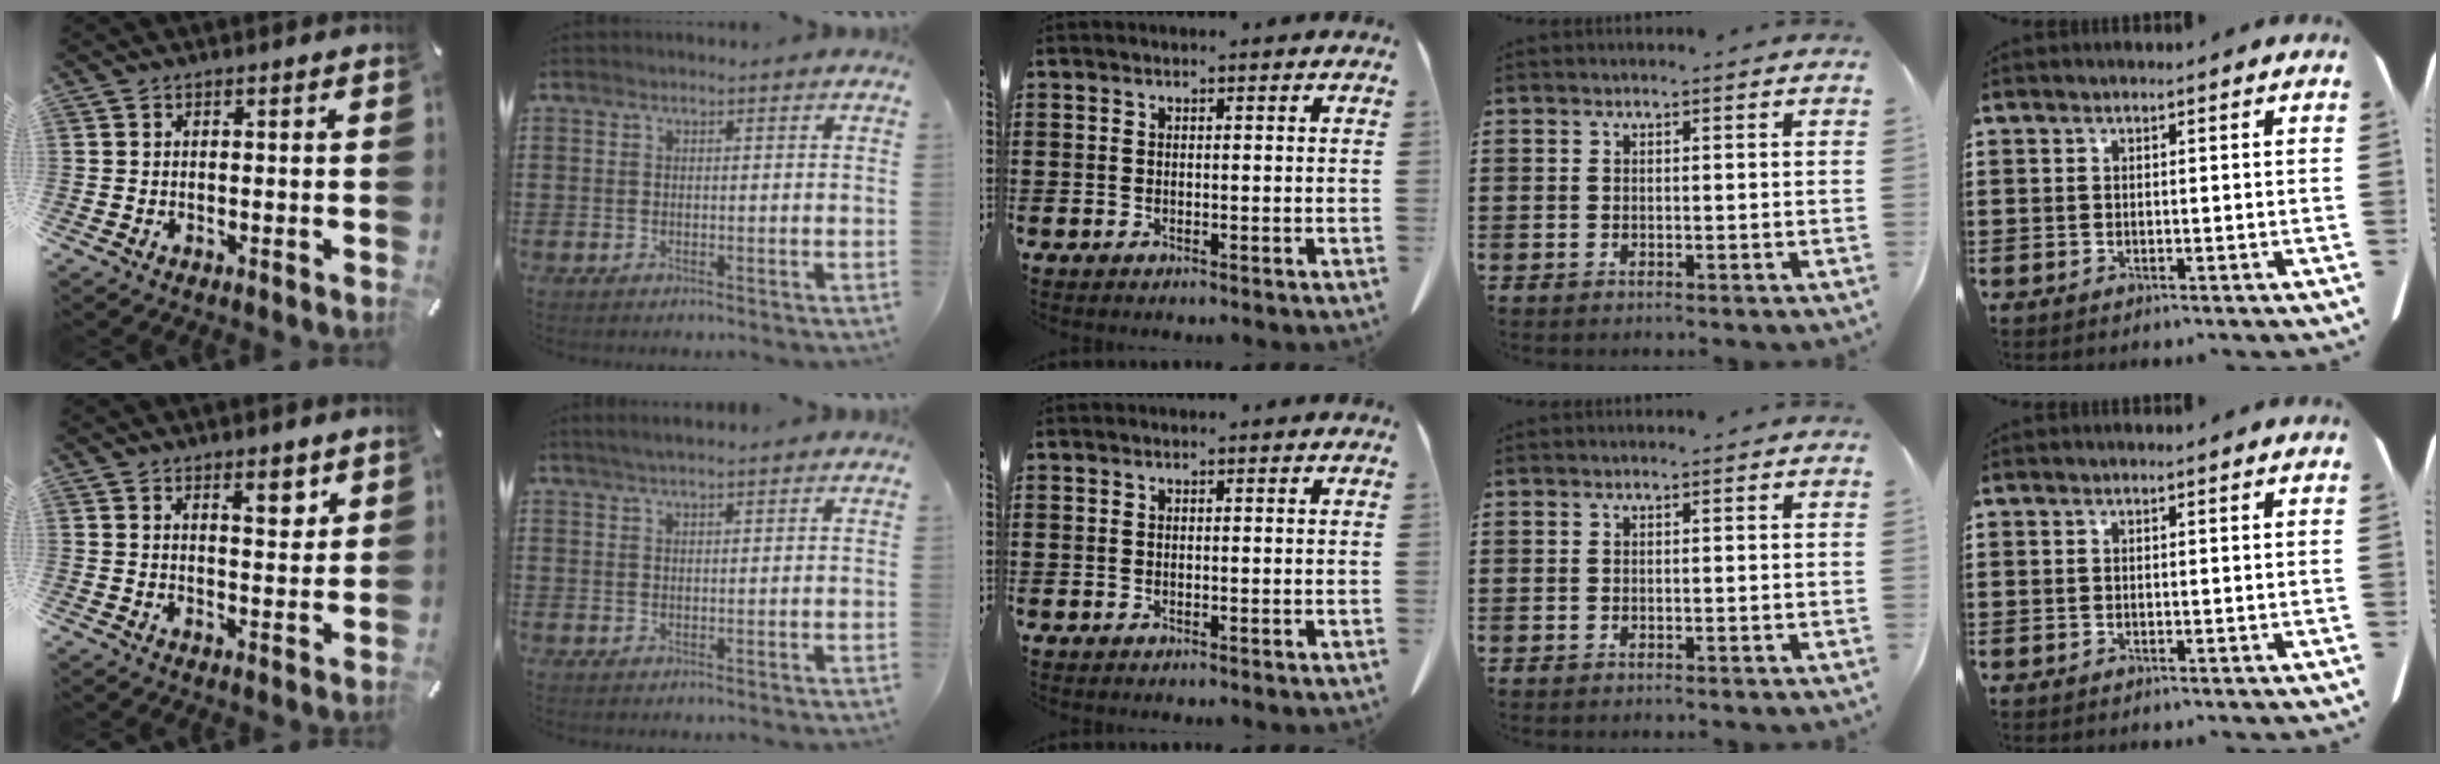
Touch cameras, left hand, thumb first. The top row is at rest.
{"thumb": {"total": 5.3, "force": [3.5, 2.2, 3.3], "torque": [-0.033, -0.021, 0.054]}, "index": {"total": 1.8, "force": [1.5, 0.1, 1.0], "torque": [-0.021, 0.002, 0.028]}}